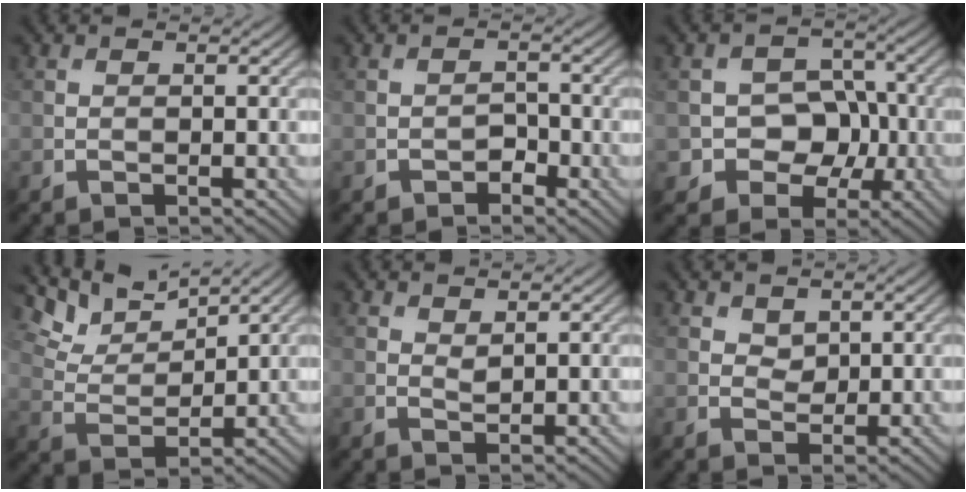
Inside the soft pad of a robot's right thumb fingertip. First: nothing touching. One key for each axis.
{"total": 1.7, "fx": -1.2, "fy": 1.0, "fz": 0.8, "tx": -0.010, "ty": 0.006, "tz": -0.023}
{"total": 6.8, "fx": -1.9, "fy": 5.6, "fz": 3.4, "tx": -0.046, "ty": 0.001, "tz": -0.048}
{"total": 8.2, "fx": 6.7, "fy": 2.3, "fz": 4.2, "tx": -0.097, "ty": 0.004, "tz": 0.116}
{"total": 1.1, "fx": 0.9, "fy": 0.3, "fz": 0.6, "tx": -0.017, "ty": -0.003, "tz": 0.020}
{"total": 1.9, "fx": 1.1, "fy": 1.3, "fz": 0.8, "tx": -0.018, "ty": -0.004, "tz": 0.020}